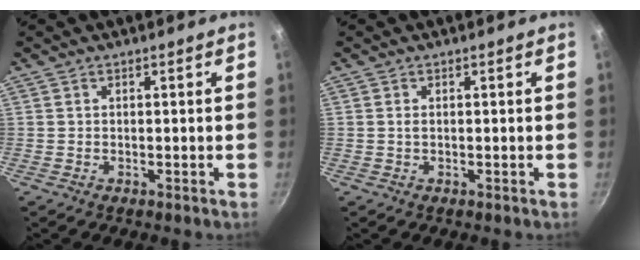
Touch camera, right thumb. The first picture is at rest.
{"total": 0.5, "force": [0.1, 0.2, 0.5], "torque": [-0.010, 0.000, 0.001]}